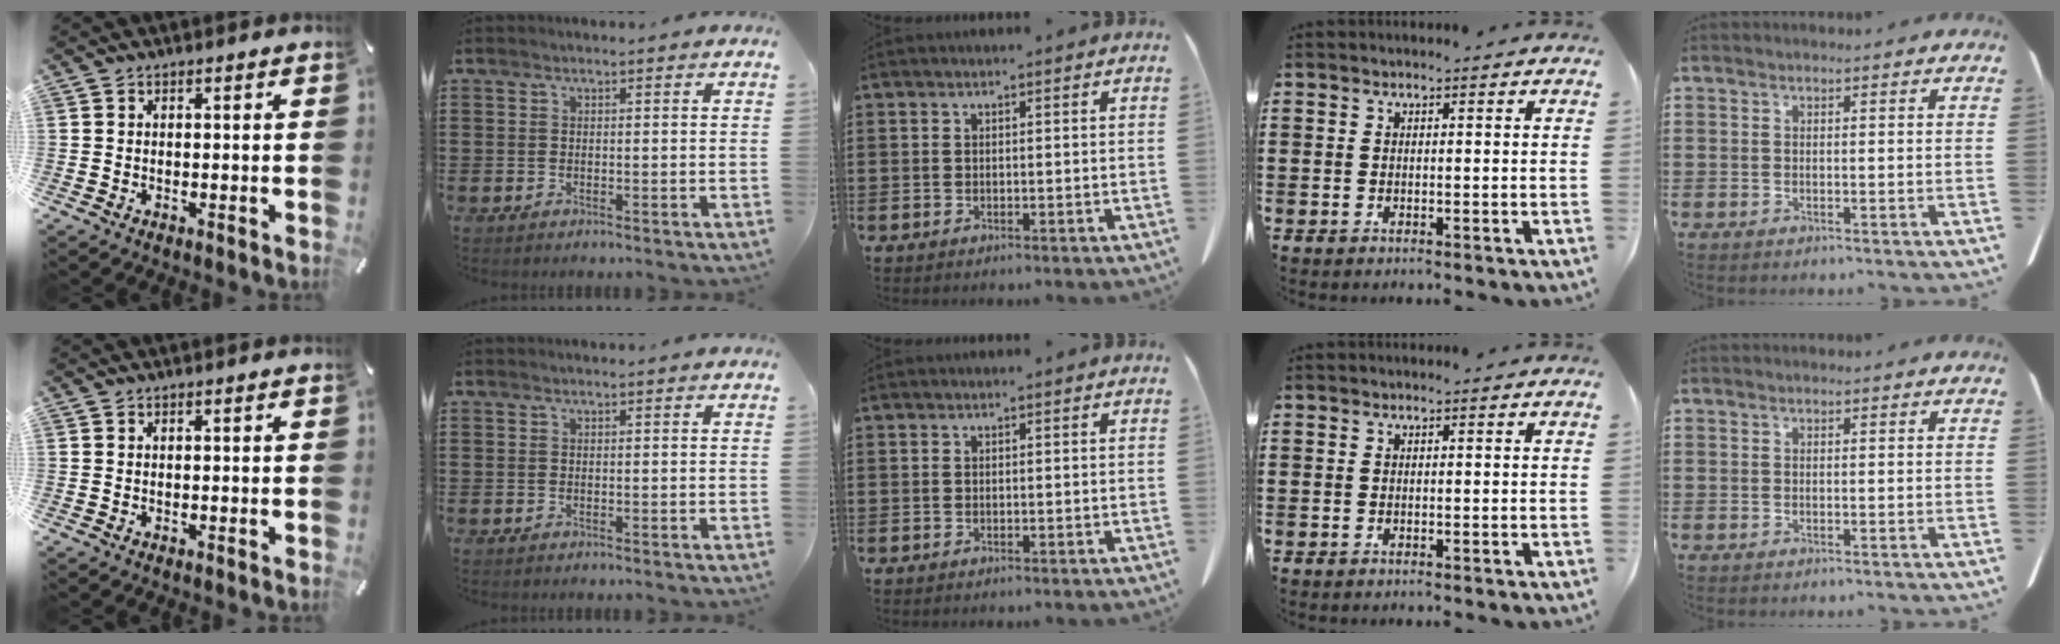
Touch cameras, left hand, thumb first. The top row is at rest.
{}